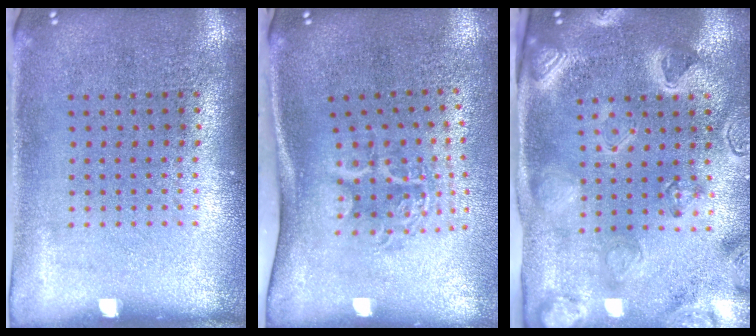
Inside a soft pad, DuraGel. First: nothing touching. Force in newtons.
{"total": 2.0, "press": 1.3, "slide": 1.5}
{"total": 3.1, "press": 3.1, "slide": 0.3}